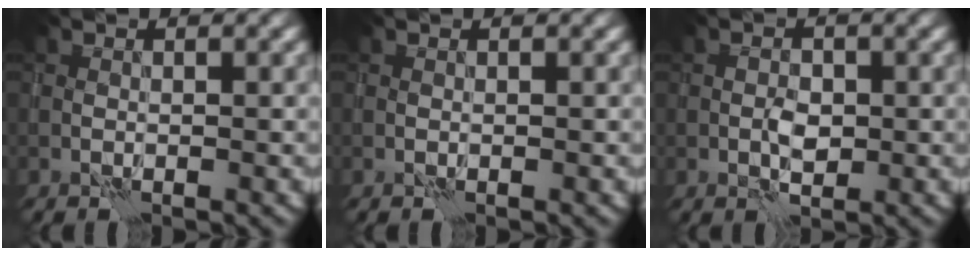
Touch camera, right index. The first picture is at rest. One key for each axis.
{"total": 0.0}
{"total": 1.6, "fx": 0.0, "fy": 1.1, "fz": 1.2, "tx": -0.020, "ty": -0.001, "tz": 0.001}